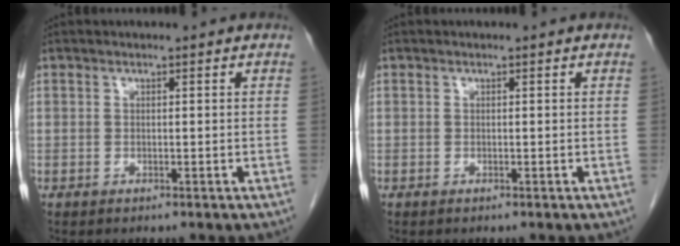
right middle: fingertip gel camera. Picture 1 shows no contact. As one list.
[{"total": 0.0}]